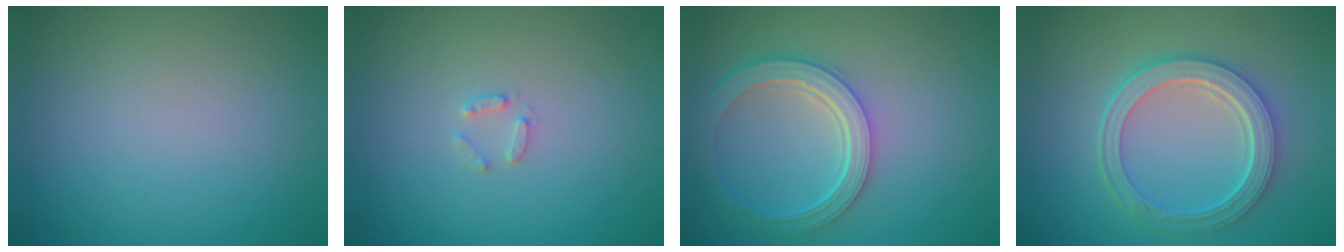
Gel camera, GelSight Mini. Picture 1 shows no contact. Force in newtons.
{"total": 1.0, "press": 1.0, "slide": 0.2}
{"total": 5.1, "press": 4.0, "slide": 3.1}
{"total": 5.6, "press": 4.3, "slide": 3.5}